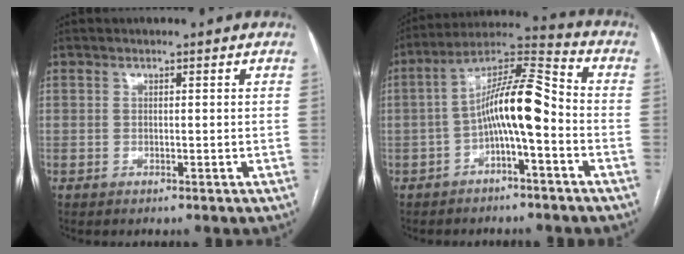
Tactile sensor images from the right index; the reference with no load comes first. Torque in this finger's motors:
{"motor_torque": [1.53, -0.21, 0.91, 0.21]}